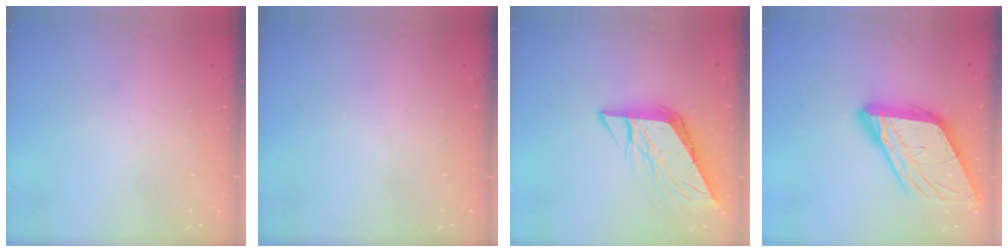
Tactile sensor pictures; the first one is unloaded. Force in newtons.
{"total": 0.0}
{"total": 9.0, "press": 8.9, "slide": 1.0}
{"total": 17.5, "press": 17.4, "slide": 1.8}